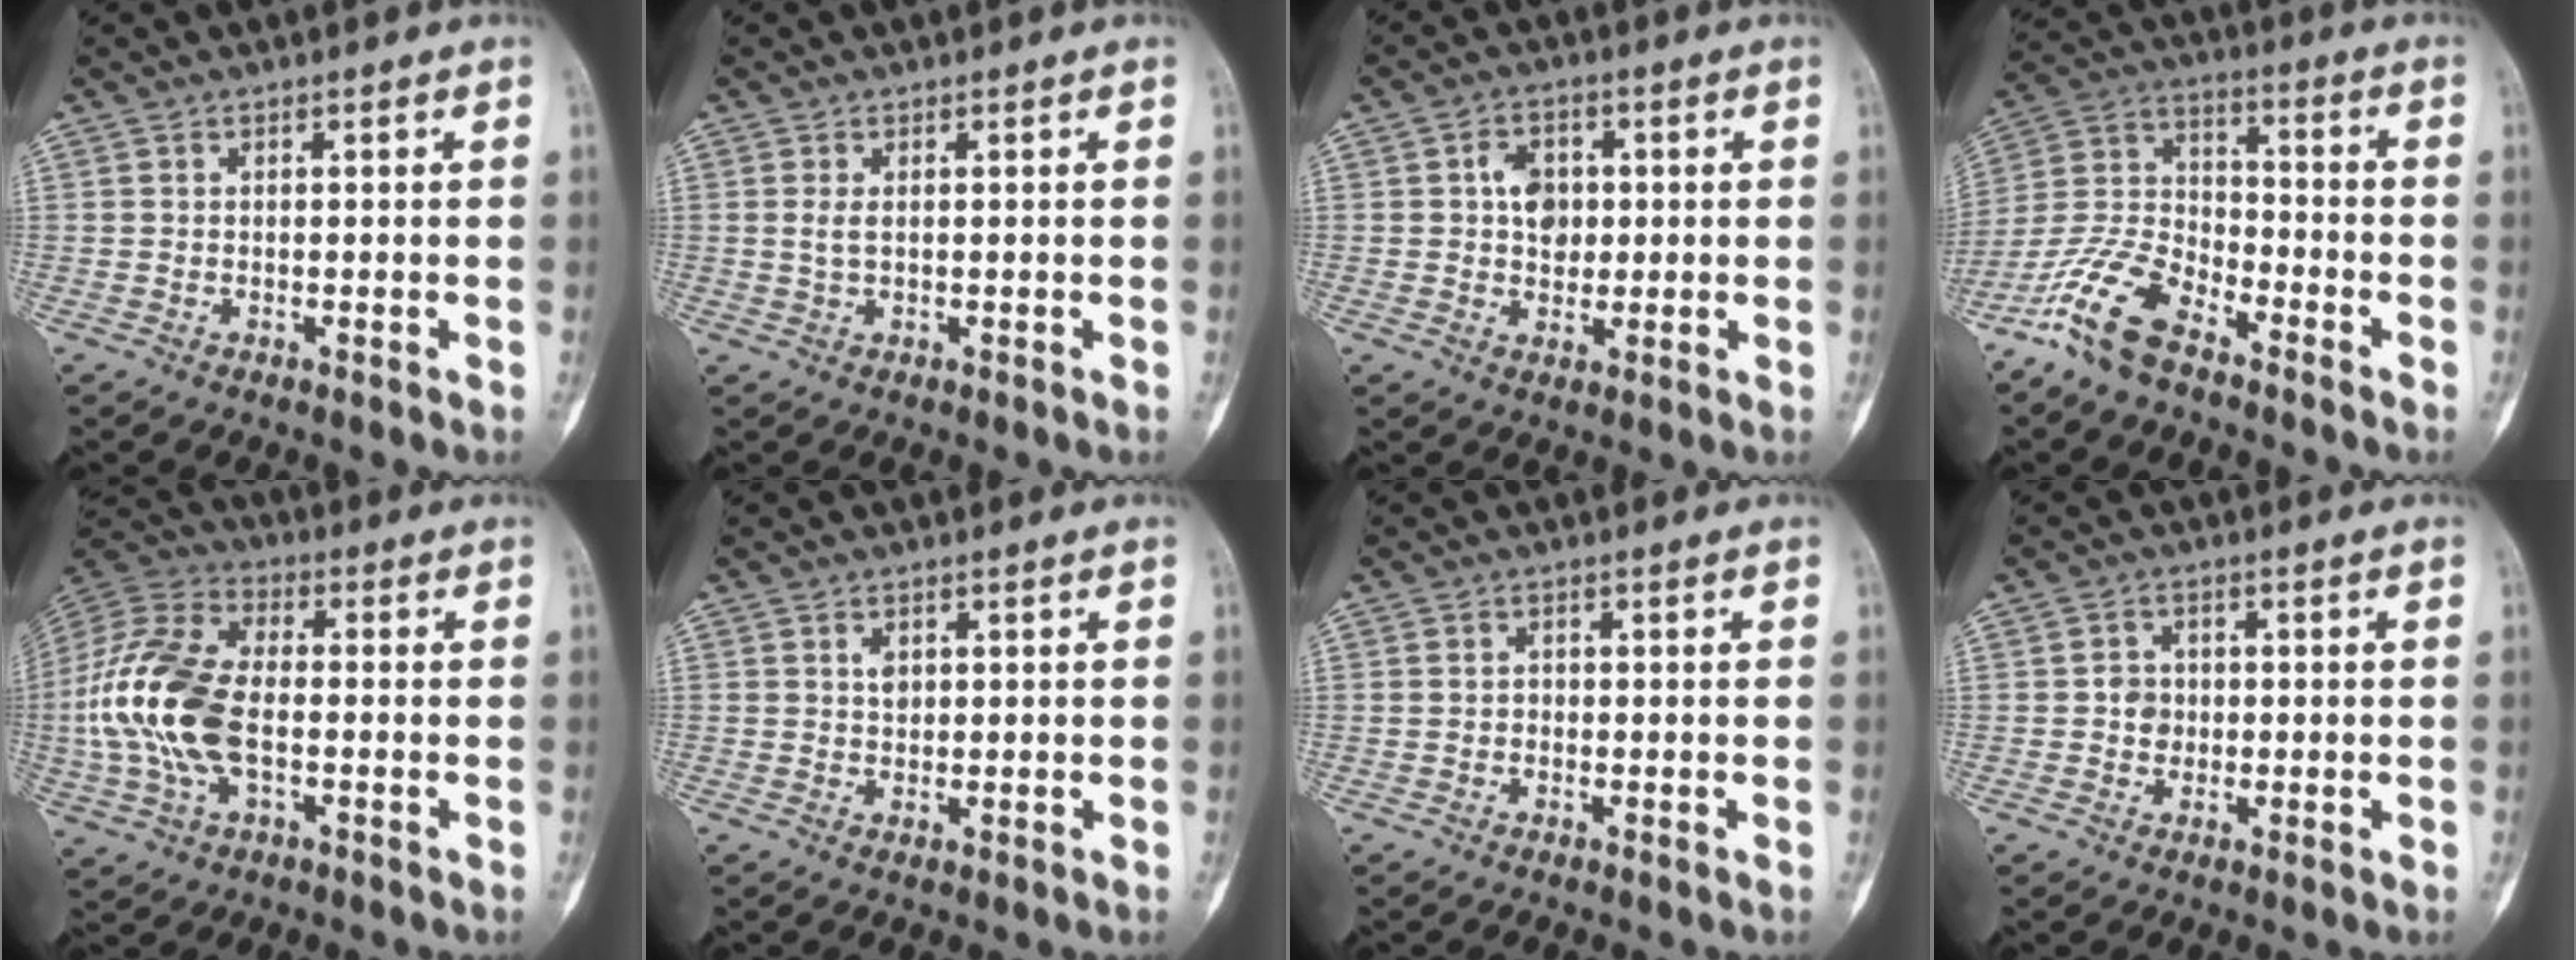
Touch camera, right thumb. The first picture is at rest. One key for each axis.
{"total": 1.5, "fx": 0.2, "fy": 0.7, "fz": 1.3, "tx": -0.028, "ty": 0.000, "tz": 0.005}
{"total": 6.1, "fx": 0.7, "fy": 4.6, "fz": 3.9, "tx": -0.033, "ty": 0.000, "tz": 0.009}
{"total": 12.8, "fx": -8.9, "fy": 5.5, "fz": 7.5, "tx": -0.158, "ty": 0.052, "tz": -0.184}
{"total": 18.2, "fx": -2.2, "fy": 10.3, "fz": 14.8, "tx": -0.320, "ty": 0.022, "tz": -0.044}
{"total": 1.8, "fx": 0.5, "fy": 1.2, "fz": 1.1, "tx": -0.011, "ty": -0.002, "tz": 0.009}
{"total": 0.9, "fx": -0.3, "fy": 0.8, "fz": 0.3, "tx": 0.006, "ty": 0.005, "tz": -0.010}
{"total": 3.0, "fx": -0.2, "fy": 2.7, "fz": 1.2, "tx": 0.002, "ty": 0.007, "tz": -0.008}